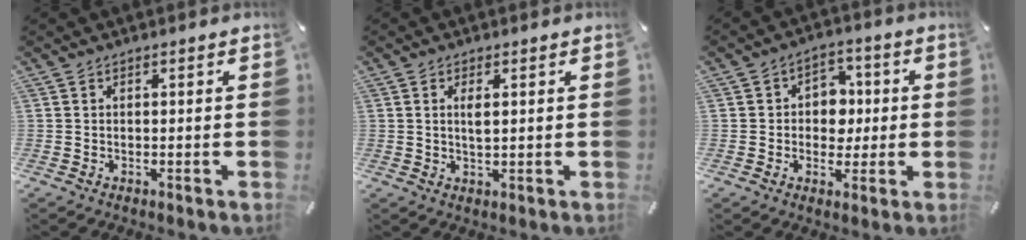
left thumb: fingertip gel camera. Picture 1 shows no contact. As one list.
[{"total": 2.1, "force": [0.5, 0.8, 1.9], "torque": [-0.040, 0.003, 0.007]}, {"total": 7.4, "force": [-0.1, 6.6, 3.4], "torque": [-0.037, 0.007, -0.005]}]